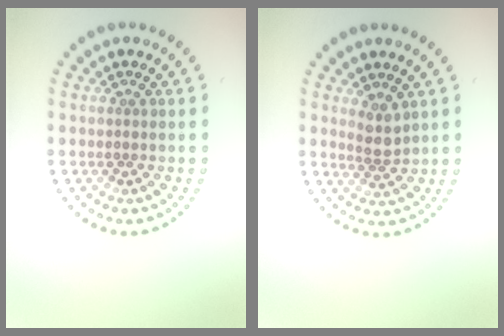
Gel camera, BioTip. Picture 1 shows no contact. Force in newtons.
{"total": 2.0, "press": 1.7, "slide": 1.2}